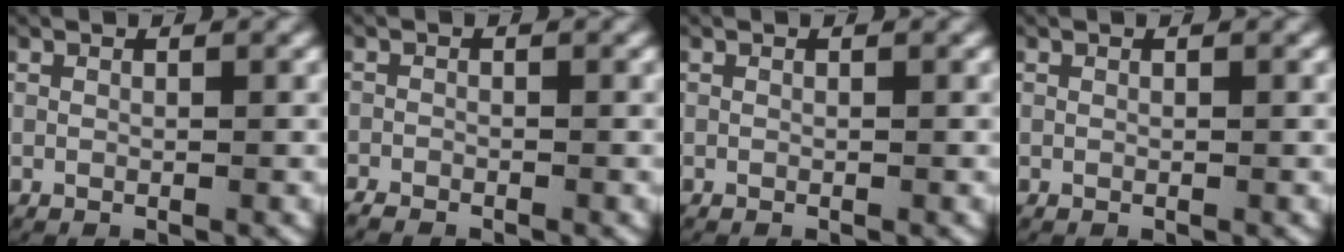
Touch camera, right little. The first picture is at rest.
{"total": 1.4, "force": [-1.3, 0.6, 0.1], "torque": [-0.010, -0.008, -0.021]}
{"total": 0.0}
{"total": 0.0}